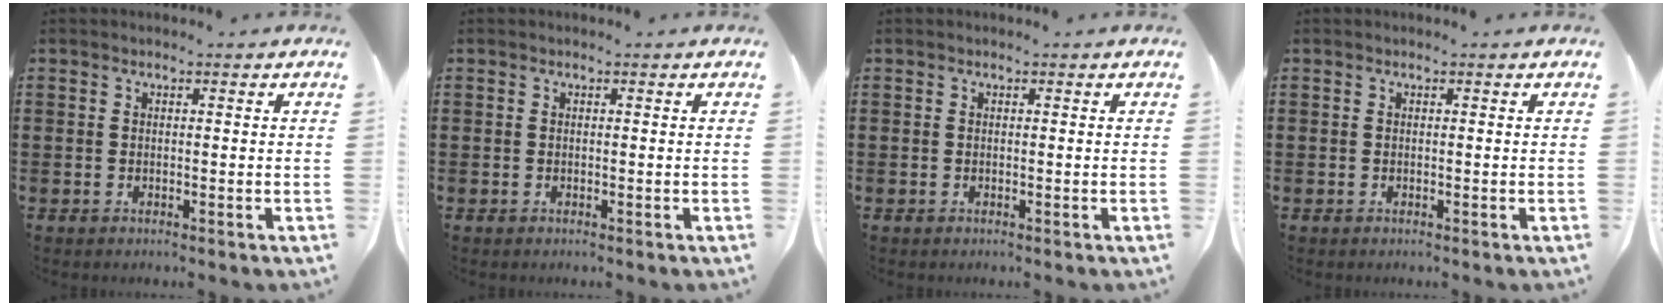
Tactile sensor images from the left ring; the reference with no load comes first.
{"total": 0.0}
{"total": 0.0}
{"total": 0.0}